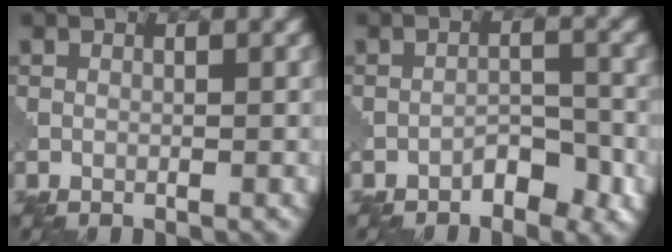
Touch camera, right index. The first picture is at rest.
{"total": 2.7, "force": [-1.9, 1.2, 1.6], "torque": [-0.019, 0.010, -0.029]}